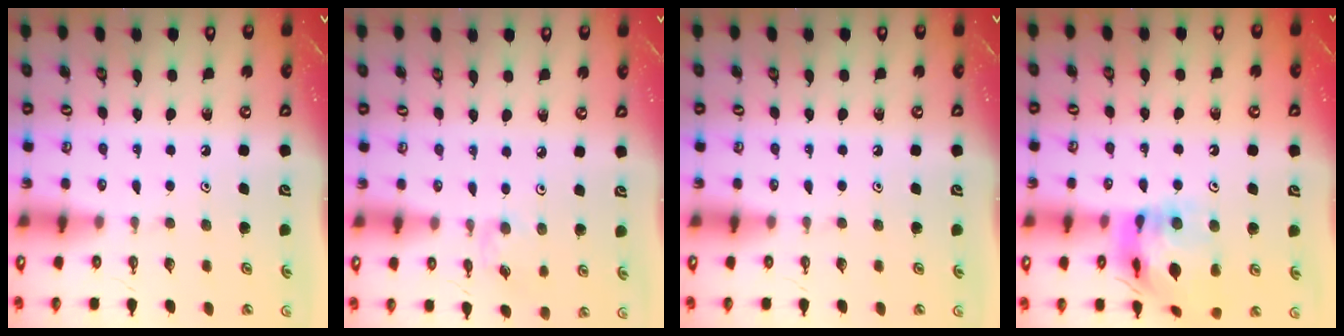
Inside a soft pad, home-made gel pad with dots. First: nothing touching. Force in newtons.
{"total": 3.6, "press": 3.5, "slide": 0.5}
{"total": 0.0}
{"total": 15.5, "press": 15.4, "slide": 2.1}